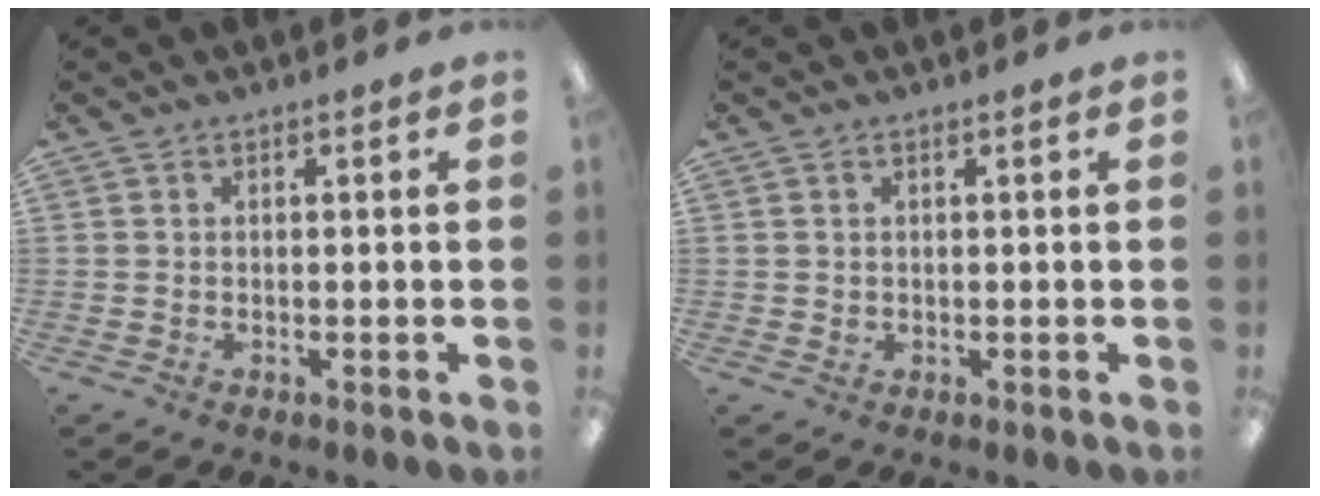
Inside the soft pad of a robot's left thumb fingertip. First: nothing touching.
{"total": 0.7, "force": [0.4, 0.5, 0.2], "torque": [-0.005, 0.003, 0.007]}